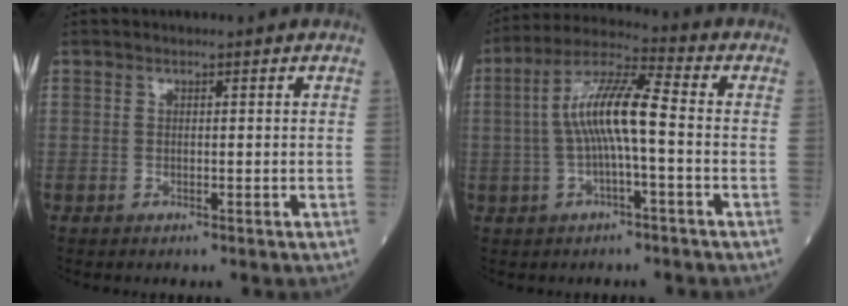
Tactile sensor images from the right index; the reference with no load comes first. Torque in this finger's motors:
{"motor_torque": [0.94, 0.29, 0.51, 0.21]}